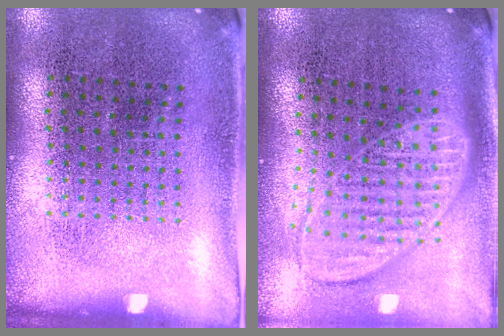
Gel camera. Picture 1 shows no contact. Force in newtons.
{"total": 1.8, "press": 1.4, "slide": 1.1}